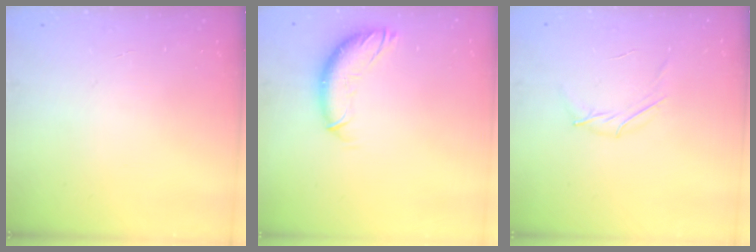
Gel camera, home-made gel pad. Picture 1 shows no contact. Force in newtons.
{"total": 11.2, "press": 11.1, "slide": 1.7}
{"total": 2.8, "press": 2.7, "slide": 0.7}